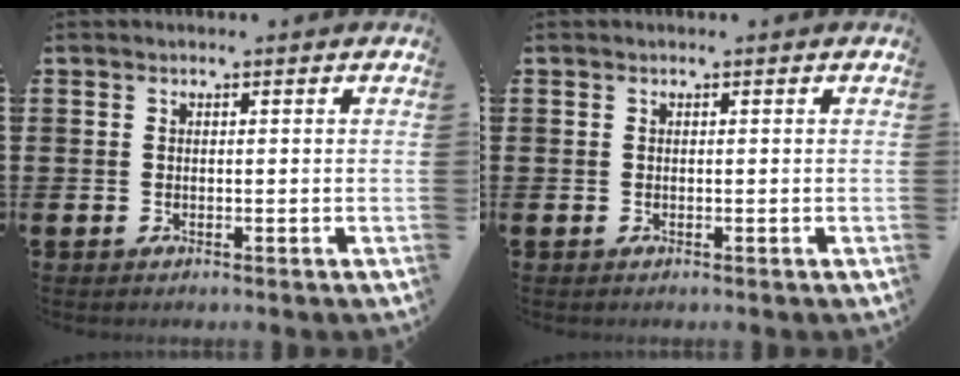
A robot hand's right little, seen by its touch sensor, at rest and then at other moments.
{"total": 0.0}